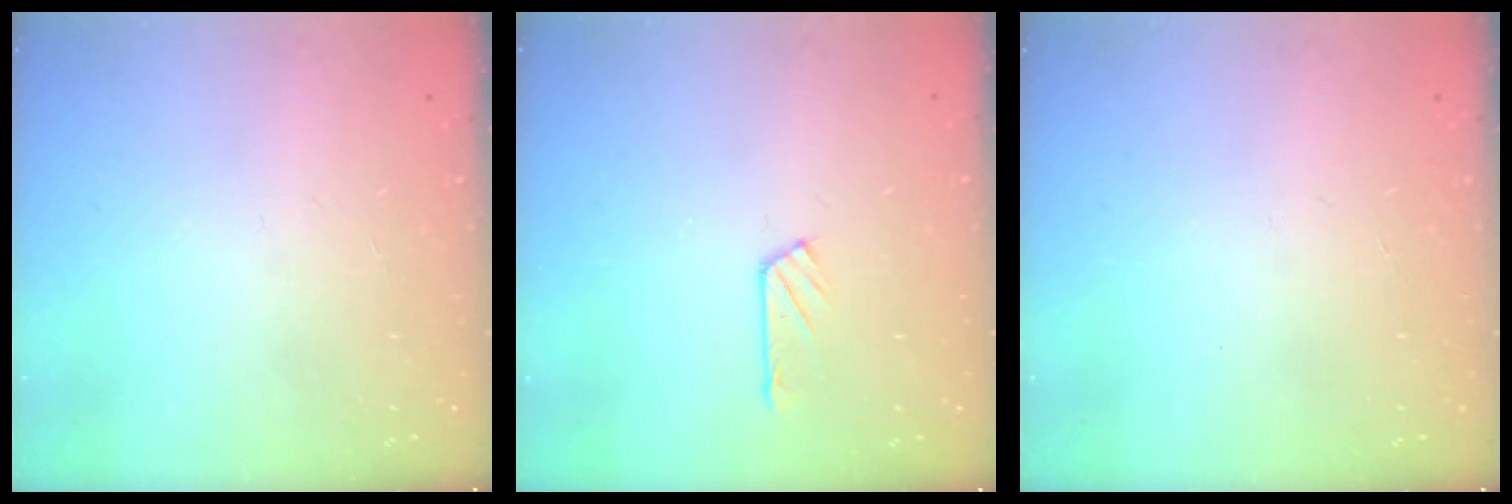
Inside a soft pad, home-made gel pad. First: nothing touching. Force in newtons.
{"total": 5.3, "press": 5.3, "slide": 0.6}
{"total": 0.0}